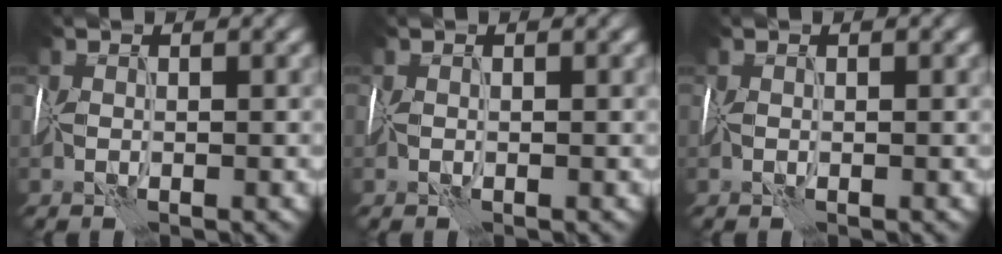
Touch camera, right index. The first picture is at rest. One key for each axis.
{"total": 0.0}
{"total": 0.0}